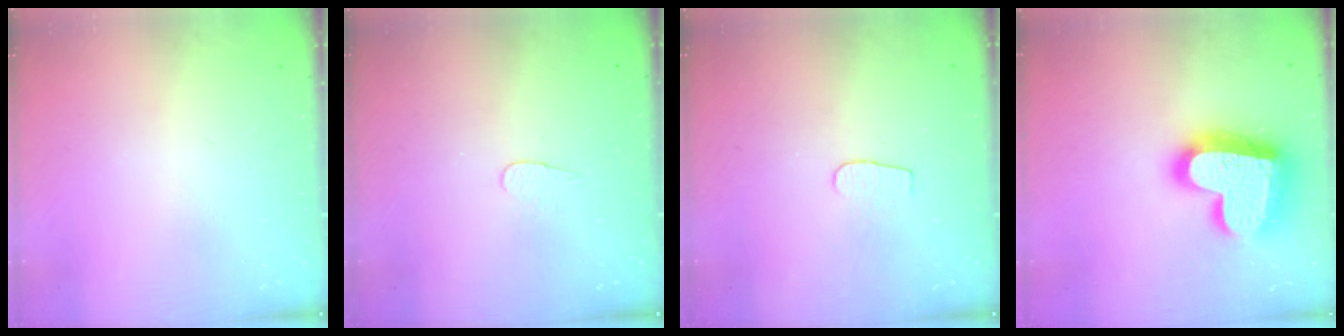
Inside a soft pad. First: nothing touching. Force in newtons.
{"total": 3.4, "press": 3.4, "slide": 0.4}
{"total": 3.2, "press": 3.2, "slide": 0.3}
{"total": 24.6, "press": 24.5, "slide": 1.9}